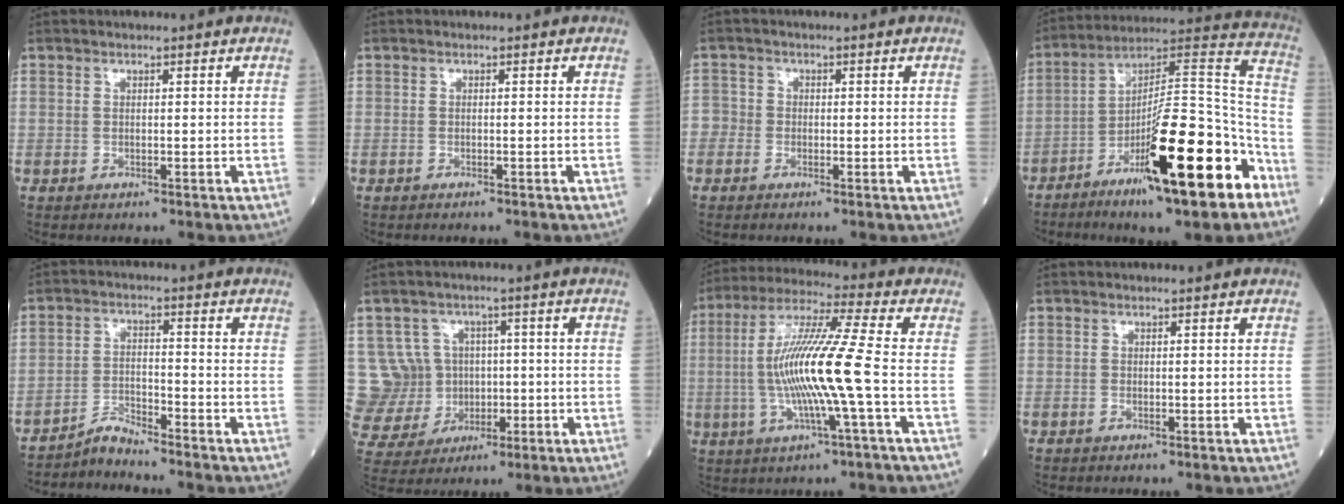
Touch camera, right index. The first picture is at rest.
{"total": 0.8, "force": [-0.7, -0.1, 0.4], "torque": [-0.003, 0.001, -0.008]}
{"total": 2.2, "force": [-1.0, 1.9, 0.3], "torque": [0.001, 0.008, -0.025]}
{"total": 22.8, "force": [-11.3, 3.6, 19.5], "torque": [-0.278, 0.000, -0.176]}
{"total": 3.4, "force": [-3.3, -0.6, -0.2], "torque": [0.001, -0.015, -0.061]}
{"total": 9.4, "force": [0.7, 9.2, 1.4], "torque": [-0.045, 0.035, 0.034]}
{"total": 13.6, "force": [-1.6, -0.7, 13.5], "torque": [-0.271, 0.004, -0.035]}
{"total": 0.0}